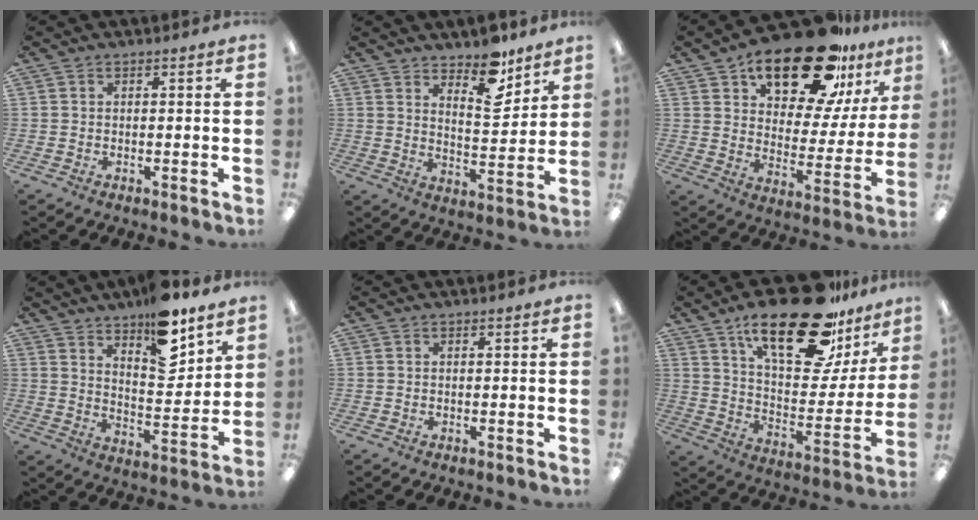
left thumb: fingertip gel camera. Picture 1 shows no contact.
{"total": 10.9, "force": [8.7, 4.4, 5.0], "torque": [-0.053, -0.063, 0.151]}
{"total": 23.4, "force": [16.6, 9.5, 13.5], "torque": [-0.211, -0.097, 0.282]}
{"total": 14.6, "force": [10.9, 5.4, 8.0], "torque": [-0.108, -0.072, 0.186]}
{"total": 0.0}
{"total": 27.7, "force": [18.2, 11.0, 17.7], "torque": [-0.266, -0.105, 0.301]}